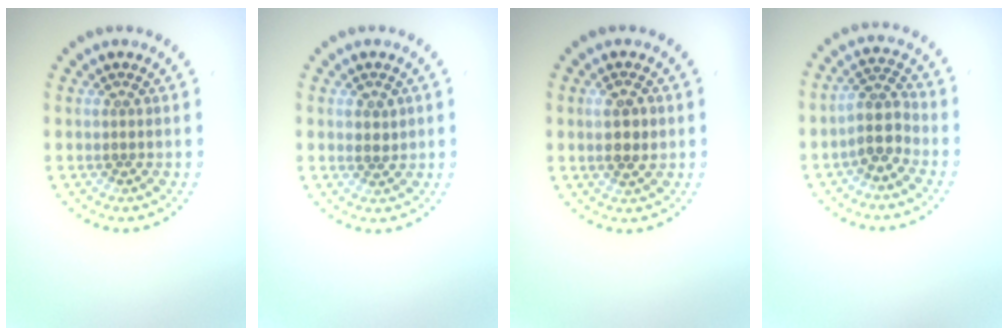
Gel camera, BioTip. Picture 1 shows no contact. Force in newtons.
{"total": 1.0, "press": 0.9, "slide": 0.3}
{"total": 2.6, "press": 2.5, "slide": 0.5}
{"total": 3.0, "press": 2.6, "slide": 1.5}